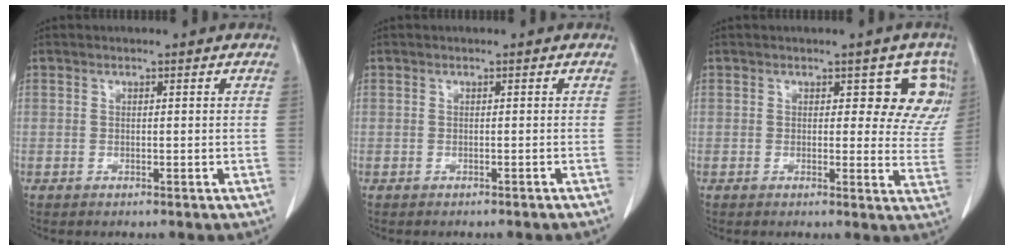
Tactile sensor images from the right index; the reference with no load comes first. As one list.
[{"total": 1.3, "force": [-1.2, 0.3, 0.3], "torque": [-0.002, -0.001, -0.016]}, {"total": 7.0, "force": [3.4, 4.0, 4.6], "torque": [-0.020, -0.003, 0.023]}]